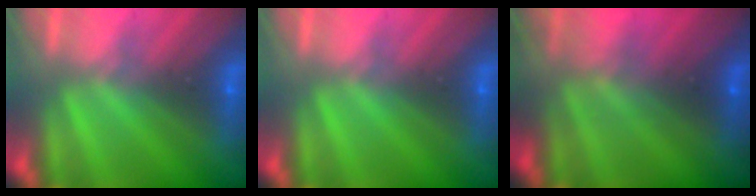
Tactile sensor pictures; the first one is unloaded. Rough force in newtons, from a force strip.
{"total": 0.0}
{"total": 7.4}